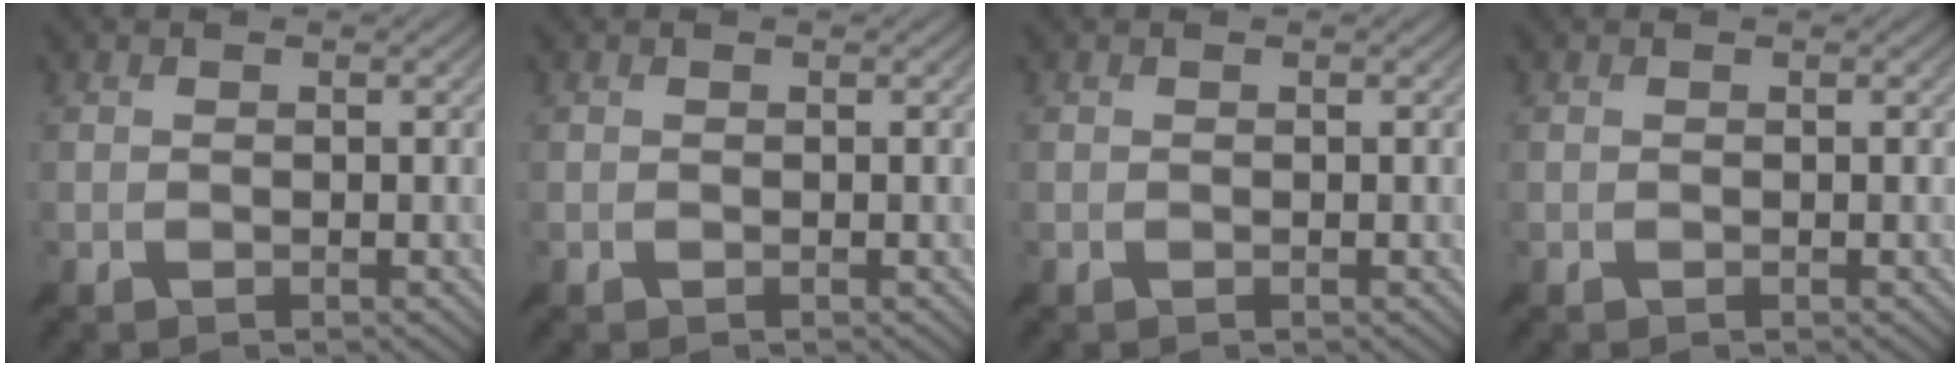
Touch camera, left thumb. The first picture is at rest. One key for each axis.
{"total": 0.0}
{"total": 0.0}
{"total": 0.0}